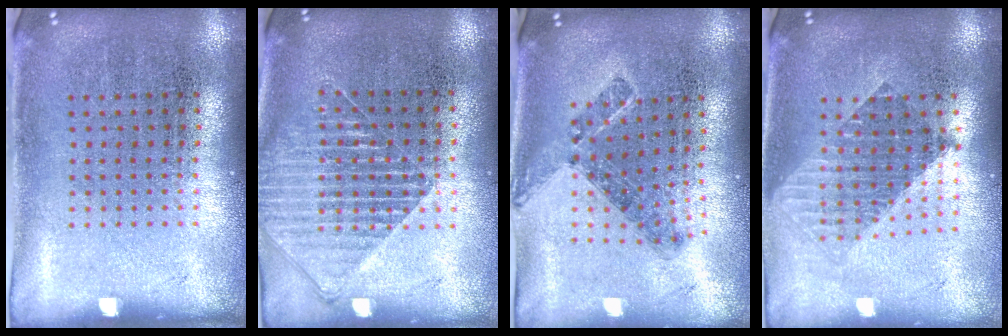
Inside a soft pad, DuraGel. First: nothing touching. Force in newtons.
{"total": 1.6, "press": 1.4, "slide": 0.8}
{"total": 0.8, "press": 0.7, "slide": 0.4}
{"total": 1.7, "press": 1.4, "slide": 1.0}